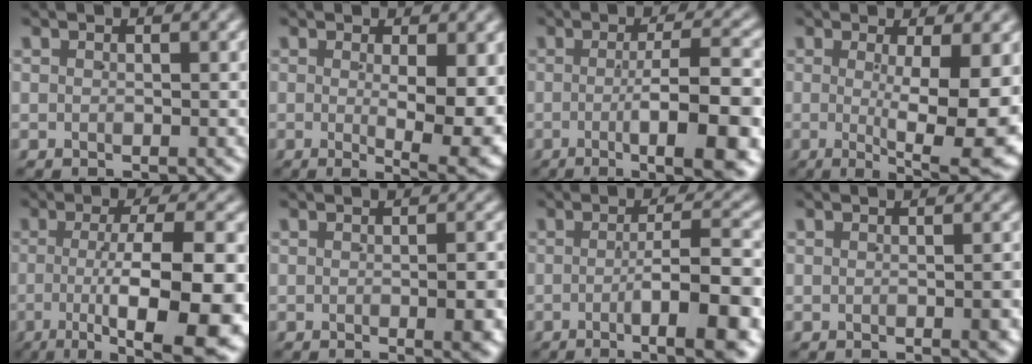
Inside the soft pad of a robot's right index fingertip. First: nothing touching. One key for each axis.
{"total": 7.2, "fx": -0.7, "fy": 1.0, "fz": 7.1, "tx": -0.084, "ty": -0.011, "tz": -0.004}
{"total": 9.1, "fx": -3.0, "fy": 1.2, "fz": 8.4, "tx": -0.108, "ty": 0.005, "tz": -0.047}
{"total": 8.8, "fx": -0.4, "fy": 1.4, "fz": 8.7, "tx": -0.108, "ty": -0.006, "tz": 0.001}
{"total": 10.8, "fx": -3.1, "fy": 2.9, "fz": 9.9, "tx": -0.143, "ty": -0.014, "tz": -0.037}
{"total": 2.4, "fx": -0.4, "fy": 0.1, "fz": 2.4, "tx": -0.026, "ty": 0.003, "tz": -0.009}
{"total": 8.2, "fx": -3.3, "fy": 1.2, "fz": 7.4, "tx": -0.097, "ty": 0.006, "tz": -0.050}
{"total": 1.3, "fx": -0.3, "fy": 0.1, "fz": 1.2, "tx": -0.010, "ty": 0.005, "tz": -0.006}